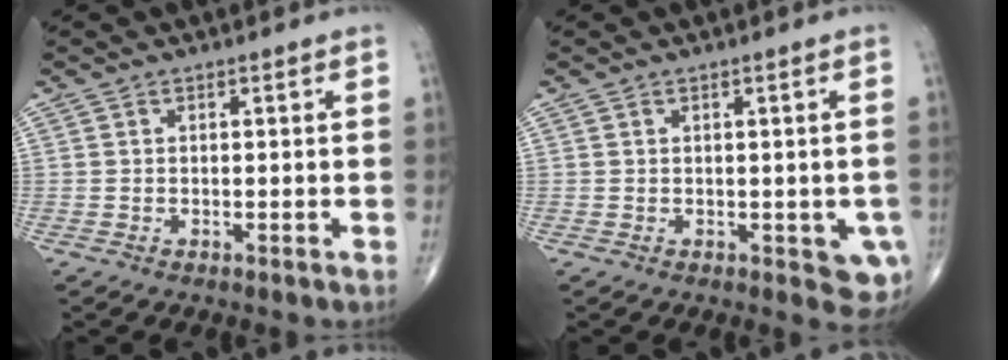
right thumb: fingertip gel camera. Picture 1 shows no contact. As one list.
[{"total": 4.5, "force": [-0.7, 2.4, 3.7], "torque": [-0.020, -0.005, -0.001]}]